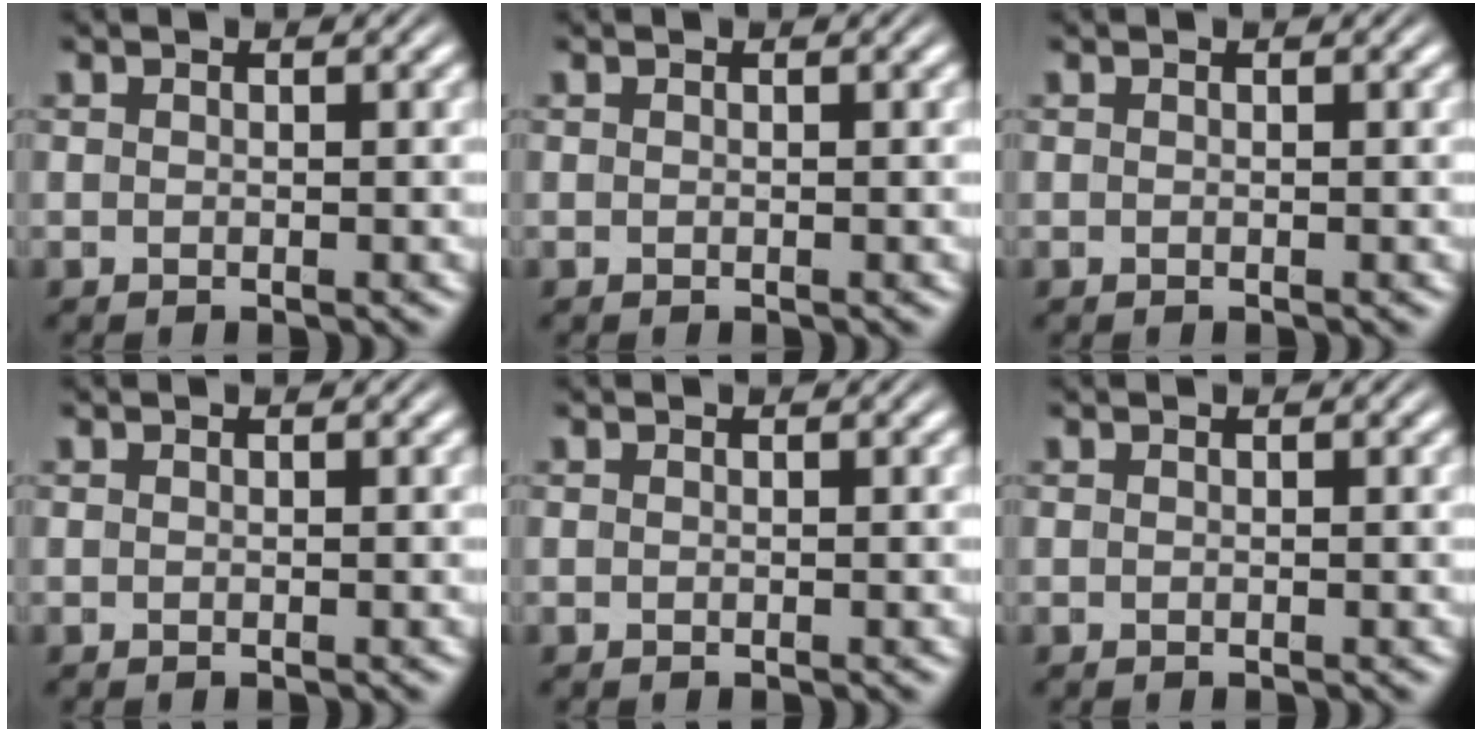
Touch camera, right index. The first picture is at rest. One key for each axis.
{"total": 0.0}
{"total": 0.0}
{"total": 0.0}
{"total": 0.0}
{"total": 0.0}